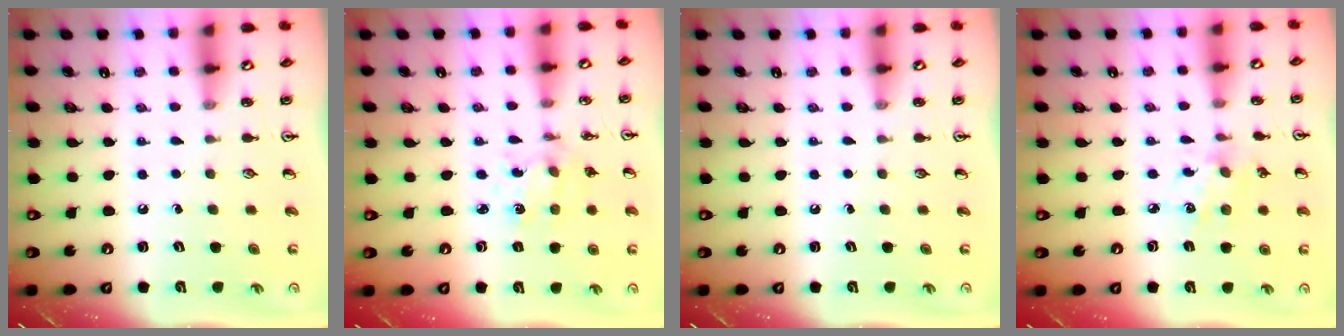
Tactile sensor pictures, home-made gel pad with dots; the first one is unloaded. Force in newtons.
{"total": 2.0, "press": 2.0, "slide": 0.3}
{"total": 0.0}
{"total": 5.0, "press": 4.7, "slide": 1.6}